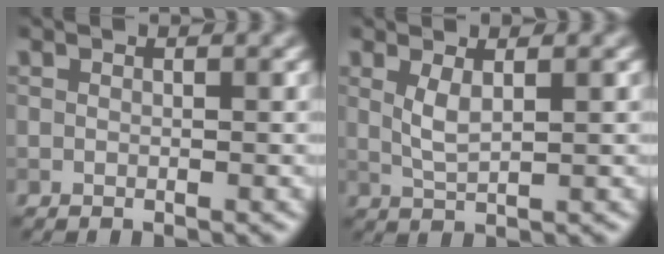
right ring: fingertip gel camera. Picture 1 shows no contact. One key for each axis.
{"total": 2.1, "fx": 0.7, "fy": 0.5, "fz": 1.9, "tx": -0.043, "ty": -0.002, "tz": 0.017}